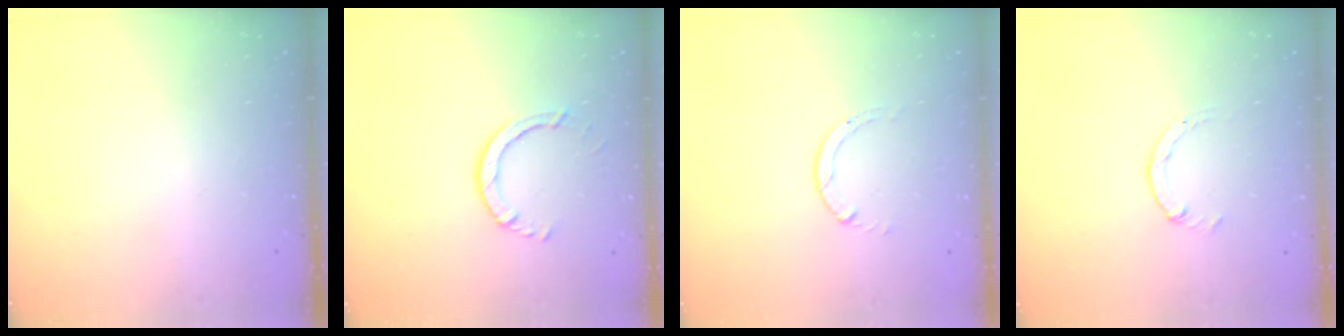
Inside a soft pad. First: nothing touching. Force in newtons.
{"total": 3.8, "press": 3.8, "slide": 0.5}
{"total": 0.9, "press": 0.9, "slide": 0.1}
{"total": 1.1, "press": 1.1, "slide": 0.2}